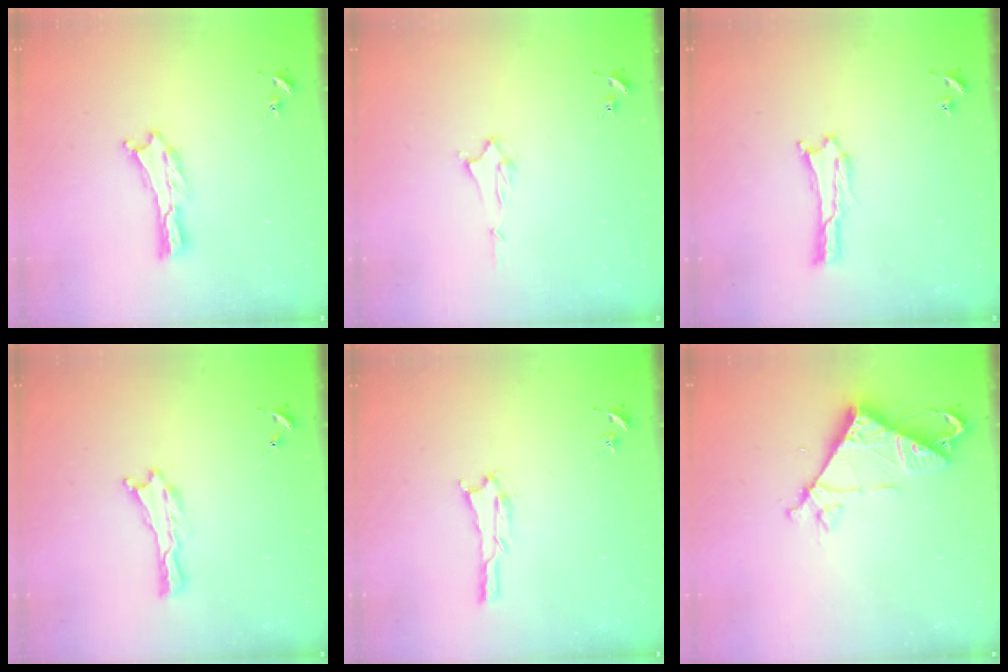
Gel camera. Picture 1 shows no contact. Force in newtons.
{"total": 1.4, "press": 1.4, "slide": 0.2}
{"total": 1.7, "press": 1.7, "slide": 0.1}
{"total": 0.0}
{"total": 1.1, "press": 1.1, "slide": 0.1}
{"total": 7.5, "press": 7.5, "slide": 0.2}